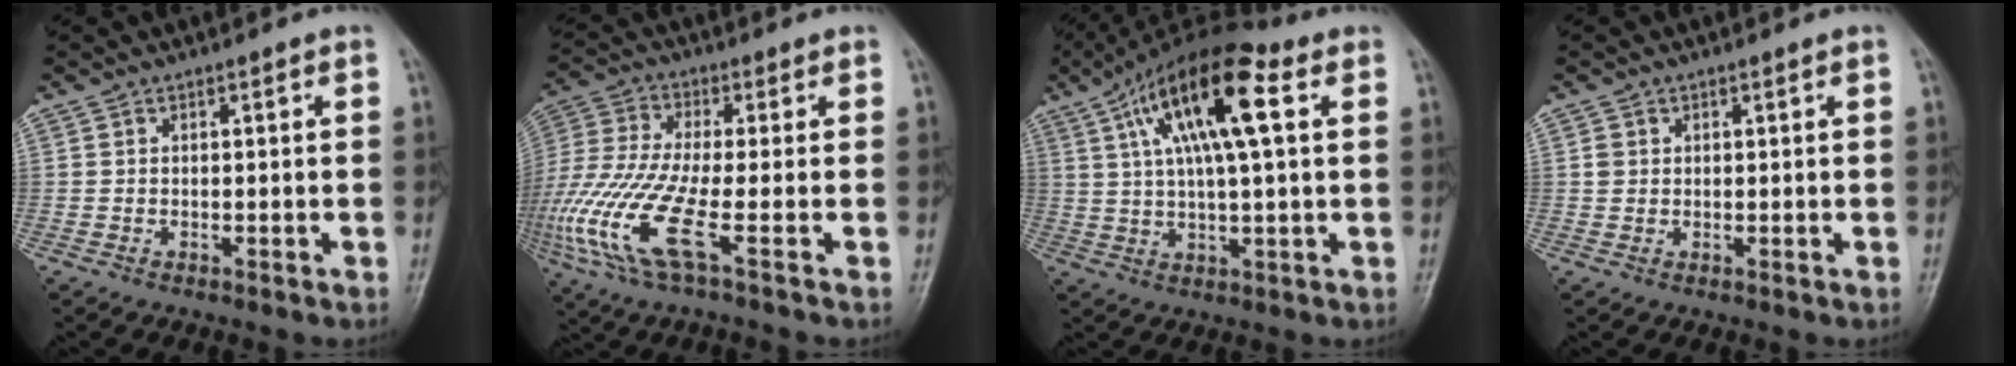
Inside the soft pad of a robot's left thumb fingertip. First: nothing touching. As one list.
[{"total": 14.7, "force": [-4.7, 3.1, 13.6], "torque": [-0.338, -0.002, -0.099]}, {"total": 16.9, "force": [5.7, 5.3, 15.0], "torque": [-0.260, 0.016, 0.089]}, {"total": 1.3, "force": [0.4, 1.2, 0.5], "torque": [-0.002, -0.001, 0.008]}]